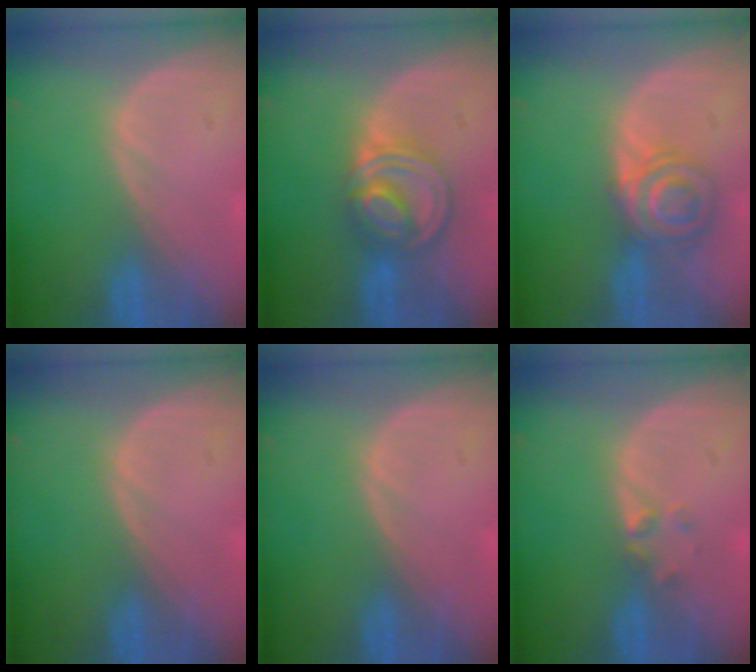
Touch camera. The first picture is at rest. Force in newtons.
{"total": 7.7, "press": 6.7, "slide": 3.9}
{"total": 6.9, "press": 5.9, "slide": 3.5}
{"total": 0.6, "press": 0.0, "slide": 0.6}
{"total": 0.6, "press": 0.0, "slide": 0.6}
{"total": 1.6, "press": 1.4, "slide": 0.9}